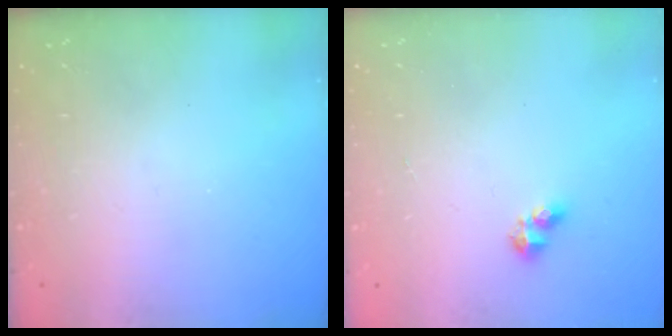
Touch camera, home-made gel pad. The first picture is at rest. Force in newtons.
{"total": 2.9, "press": 2.9, "slide": 0.3}